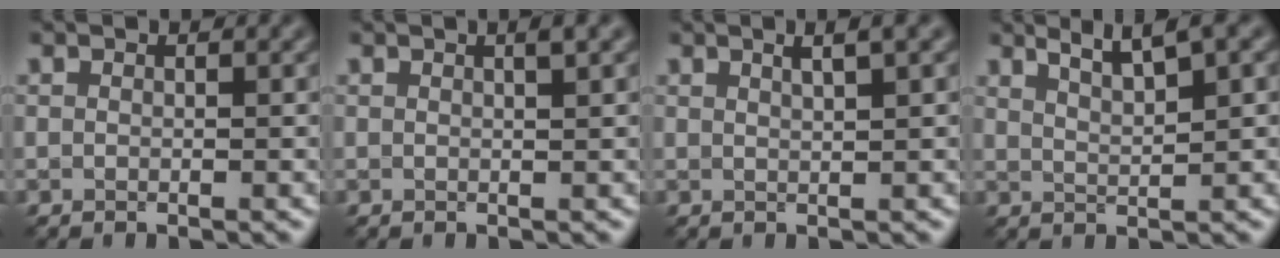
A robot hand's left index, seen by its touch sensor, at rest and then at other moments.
{"total": 1.3, "force": [0.6, 0.2, 1.2], "torque": [-0.014, 0.003, 0.008]}
{"total": 2.2, "force": [1.2, 0.4, 1.8], "torque": [-0.020, 0.005, 0.014]}
{"total": 3.7, "force": [2.8, 0.4, 2.4], "torque": [-0.032, 0.005, 0.047]}